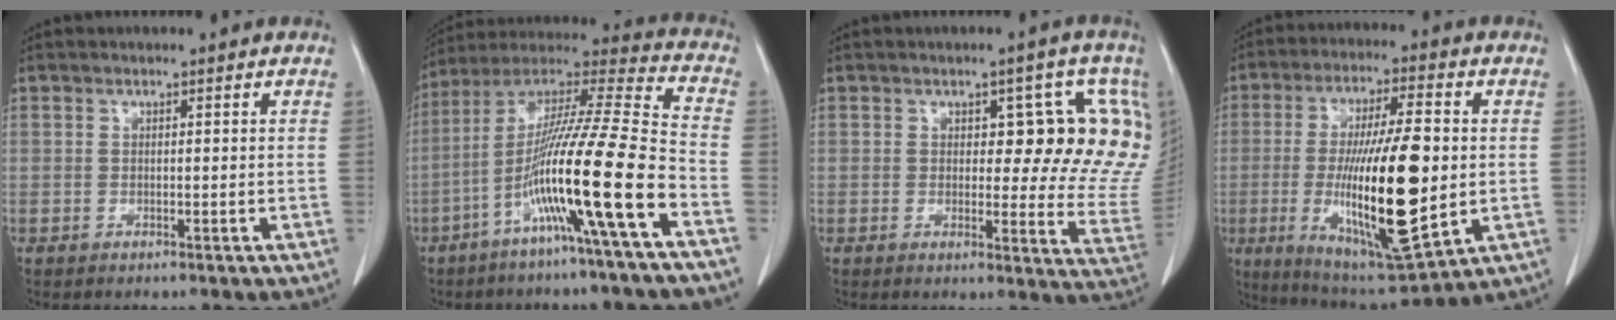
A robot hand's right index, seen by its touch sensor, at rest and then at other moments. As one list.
[{"total": 18.9, "force": [-7.7, -1.2, 17.2], "torque": [-0.315, -0.013, -0.144]}, {"total": 12.4, "force": [4.0, 5.1, 10.6], "torque": [-0.113, -0.001, 0.038]}, {"total": 21.3, "force": [-2.0, 4.3, 20.7], "torque": [-0.386, -0.016, -0.023]}]